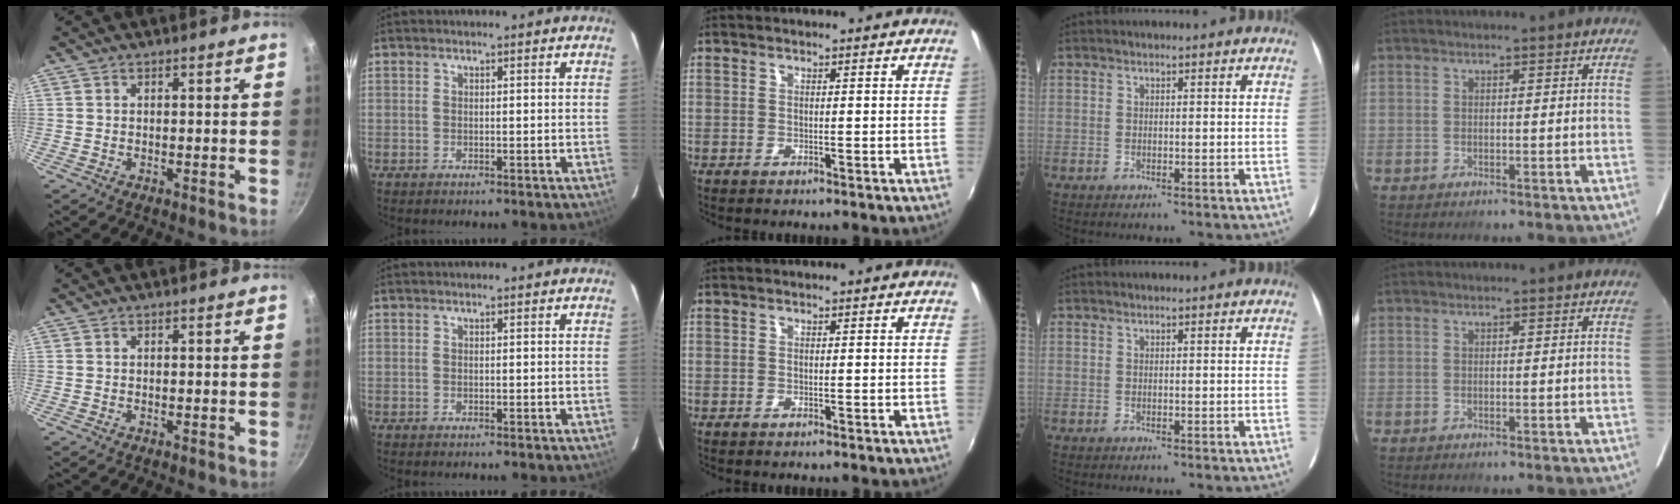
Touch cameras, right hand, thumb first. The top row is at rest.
{}